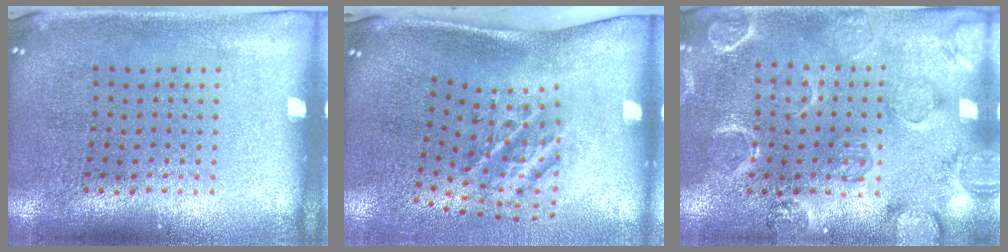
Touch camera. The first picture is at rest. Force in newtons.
{"total": 2.3, "press": 1.3, "slide": 1.9}
{"total": 2.4, "press": 2.3, "slide": 0.8}